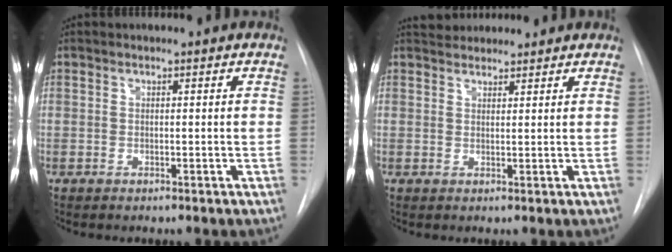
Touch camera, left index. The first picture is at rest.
{"total": 4.5, "force": [4.2, 1.2, 0.6], "torque": [-0.009, 0.033, 0.069]}